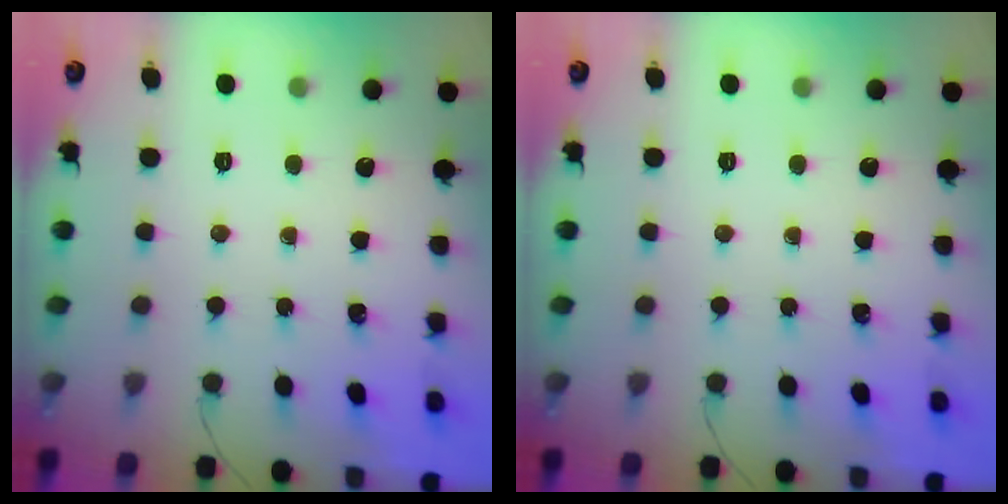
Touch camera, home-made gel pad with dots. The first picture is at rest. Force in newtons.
{"total": 0.0}